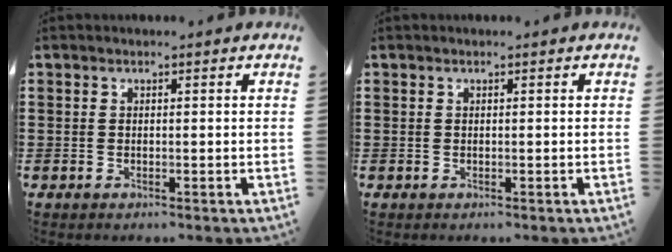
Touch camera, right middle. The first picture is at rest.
{"total": 0.0}